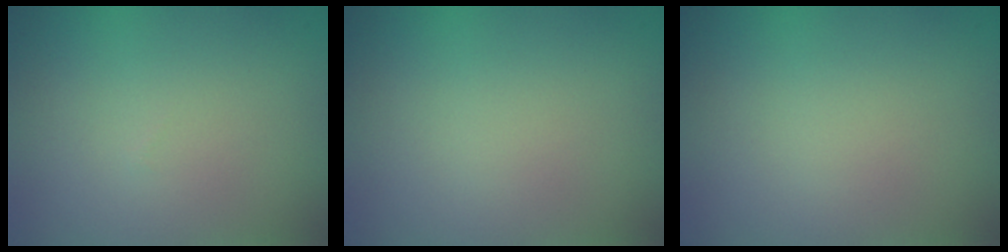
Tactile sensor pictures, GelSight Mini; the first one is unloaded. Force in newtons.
{"total": 0.0}
{"total": 0.0}